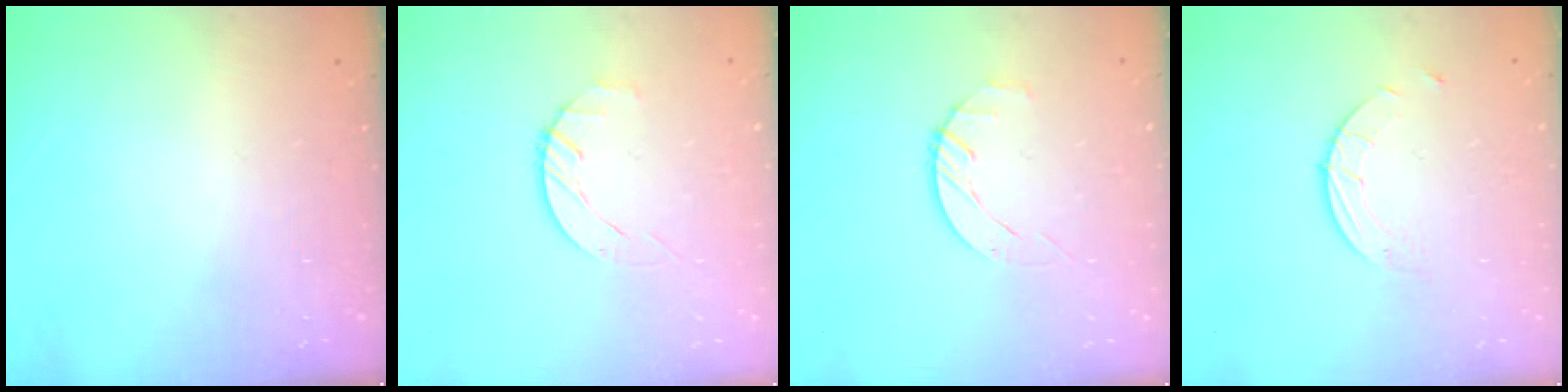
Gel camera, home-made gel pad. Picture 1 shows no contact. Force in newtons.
{"total": 2.0, "press": 2.0, "slide": 0.3}
{"total": 2.0, "press": 2.0, "slide": 0.3}
{"total": 2.7, "press": 2.7, "slide": 0.3}